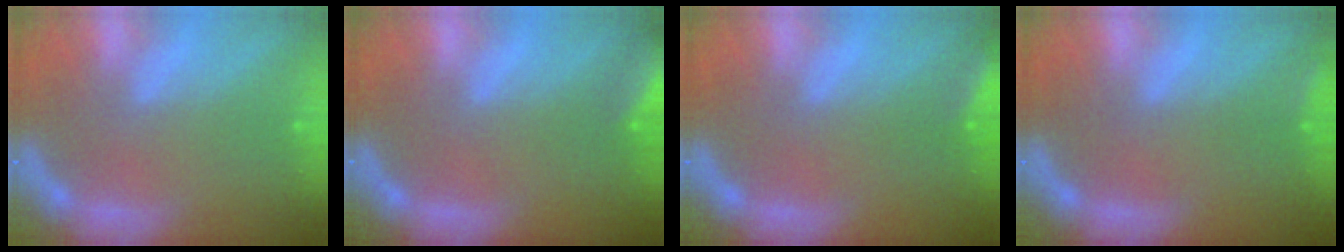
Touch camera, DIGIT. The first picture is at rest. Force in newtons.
{"total": 6.0}
{"total": 3.5}
{"total": 1.4}